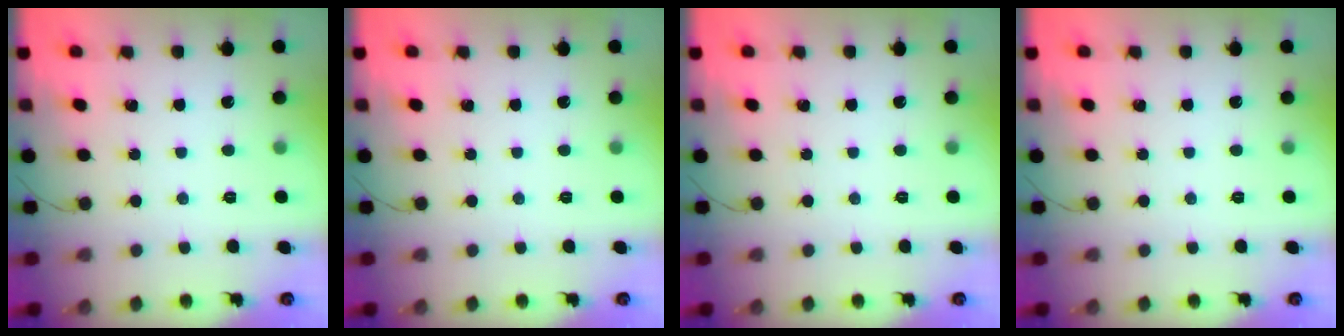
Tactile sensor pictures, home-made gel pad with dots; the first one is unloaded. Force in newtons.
{"total": 0.0}
{"total": 0.0}
{"total": 0.0}